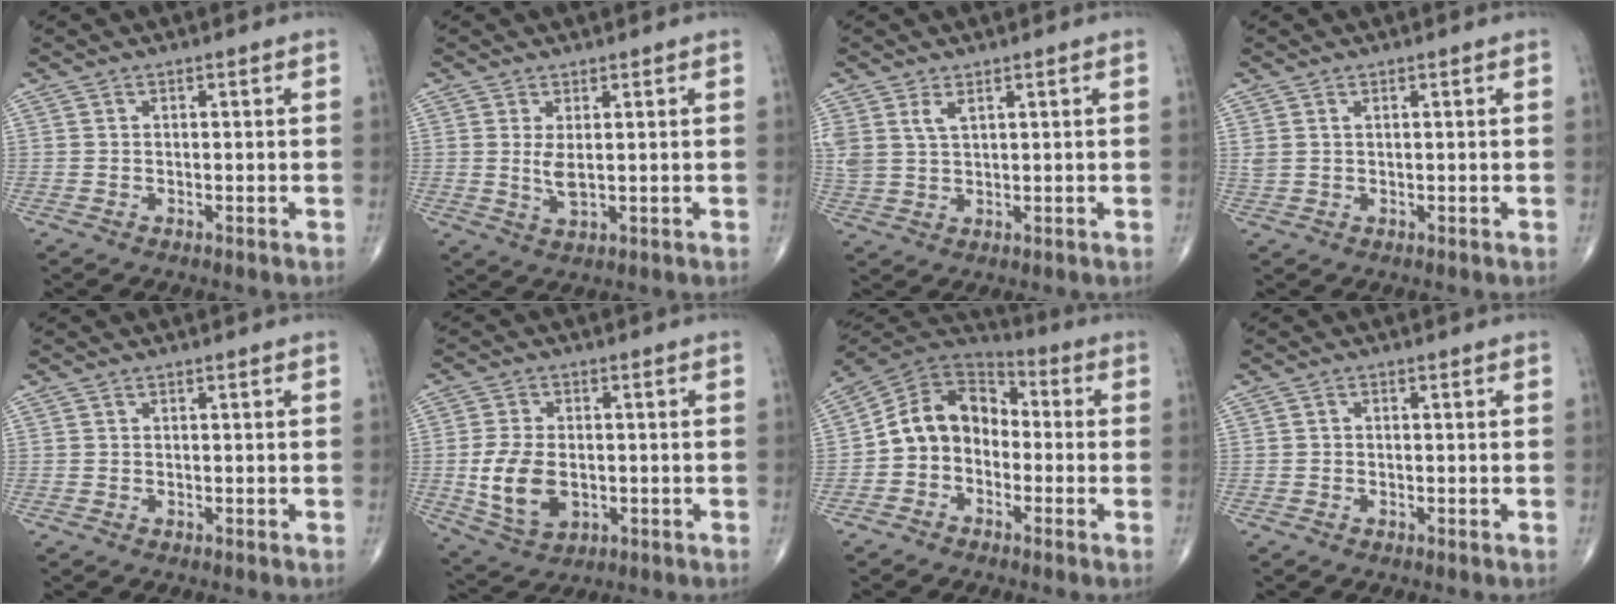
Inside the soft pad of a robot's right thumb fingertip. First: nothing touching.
{"total": 3.2, "force": [0.5, 1.1, 2.9], "torque": [-0.060, -0.013, 0.017]}
{"total": 4.3, "force": [2.2, 2.1, 3.0], "torque": [-0.066, -0.004, 0.054]}
{"total": 1.3, "force": [0.7, 0.6, 0.9], "torque": [-0.025, 0.009, 0.021]}
{"total": 0.0}
{"total": 10.0, "force": [-1.2, 6.4, 7.5], "torque": [-0.137, -0.003, -0.012]}
{"total": 11.4, "force": [-1.9, 9.0, 6.7], "torque": [-0.093, 0.053, -0.052]}
{"total": 0.6, "force": [-0.2, 0.5, 0.2], "torque": [-0.001, 0.002, -0.009]}